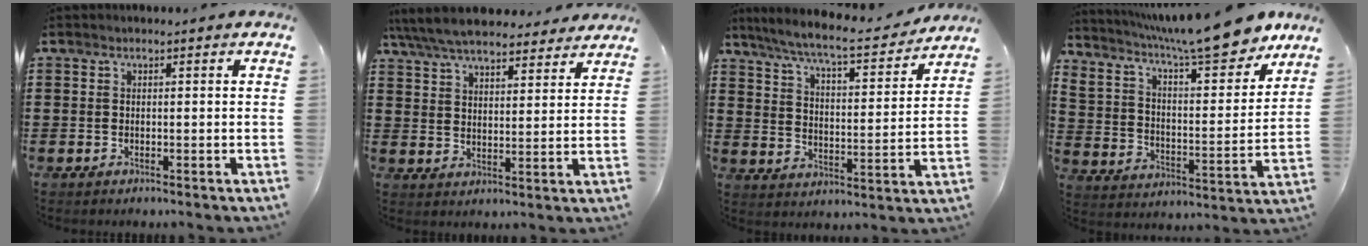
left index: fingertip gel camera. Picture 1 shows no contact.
{"total": 7.2, "force": [6.7, 1.4, 2.4], "torque": [-0.072, -0.023, 0.121]}
{"total": 7.4, "force": [6.6, 0.0, 3.3], "torque": [-0.091, -0.041, 0.110]}
{"total": 11.4, "force": [10.1, 0.4, 5.3], "torque": [-0.122, -0.071, 0.168]}